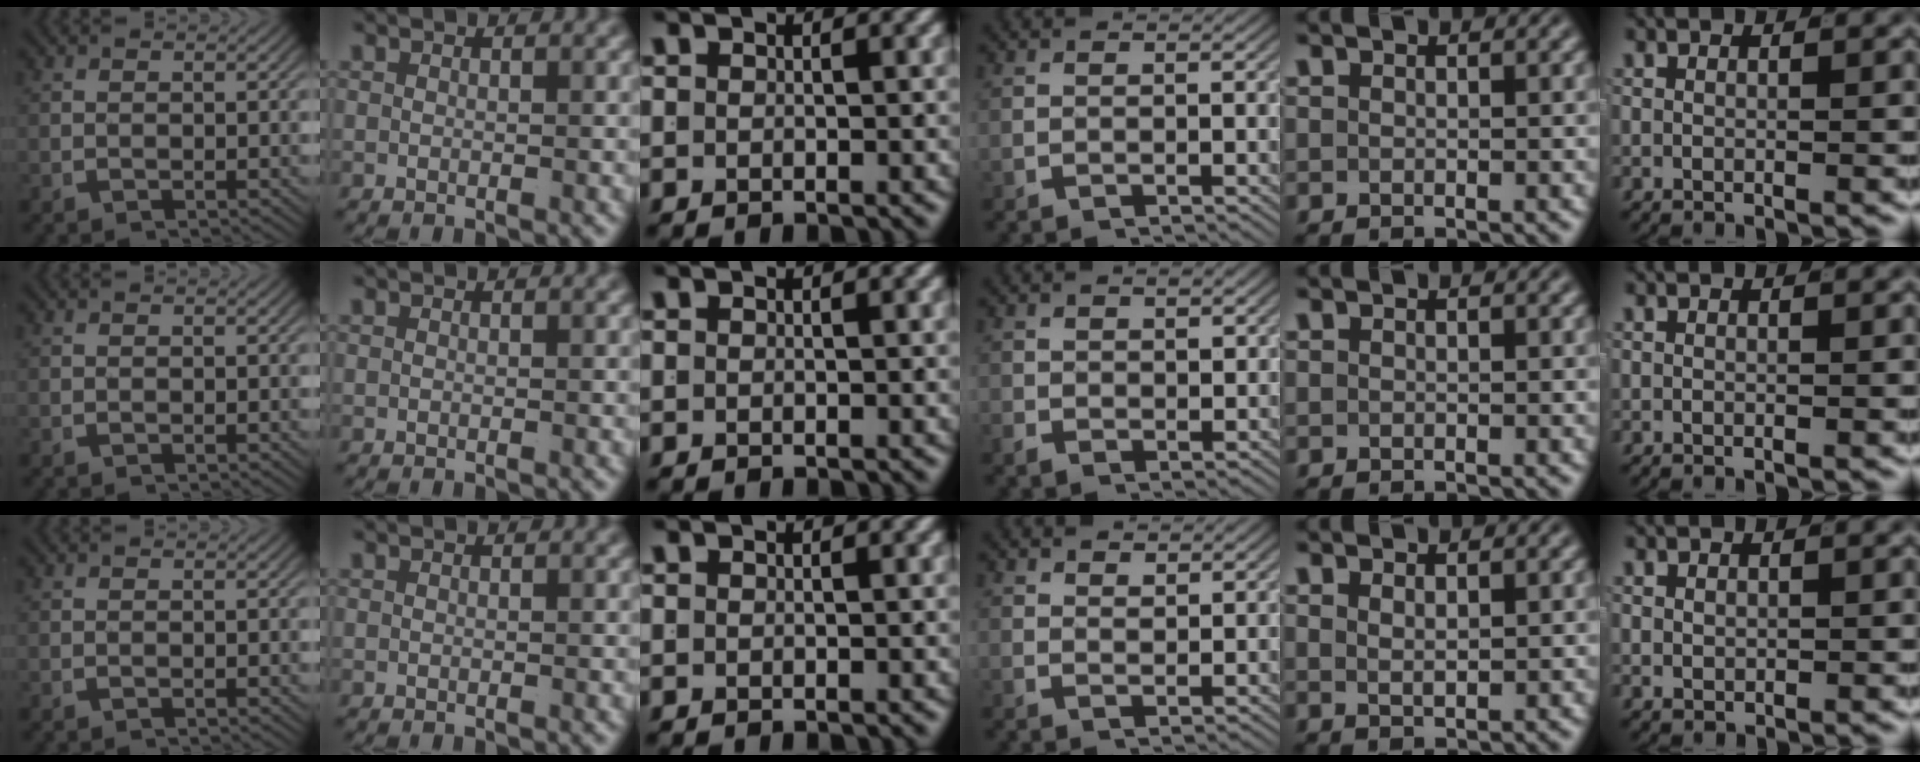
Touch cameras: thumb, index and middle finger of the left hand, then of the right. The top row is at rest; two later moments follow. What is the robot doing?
{"motion": "lift_and_place", "object": "shorts"}